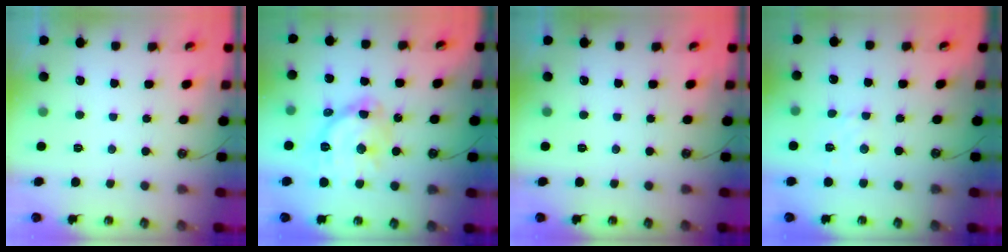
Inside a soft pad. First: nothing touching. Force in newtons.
{"total": 15.7, "press": 15.6, "slide": 1.7}
{"total": 0.0}
{"total": 2.1, "press": 2.0, "slide": 0.6}